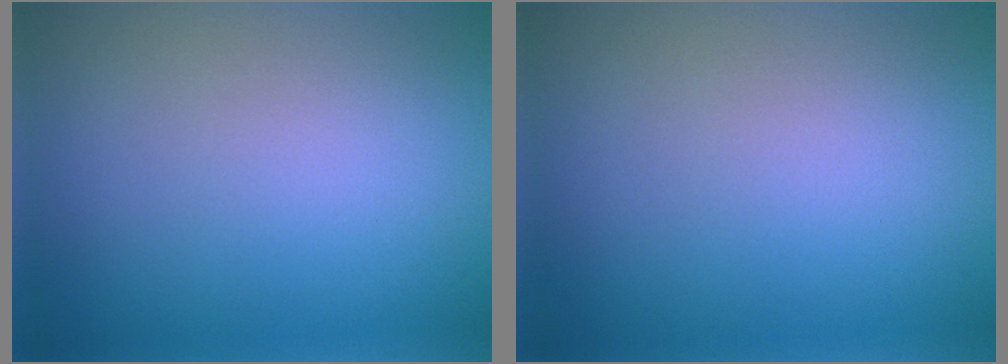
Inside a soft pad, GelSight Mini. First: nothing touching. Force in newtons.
{"total": 0.0}